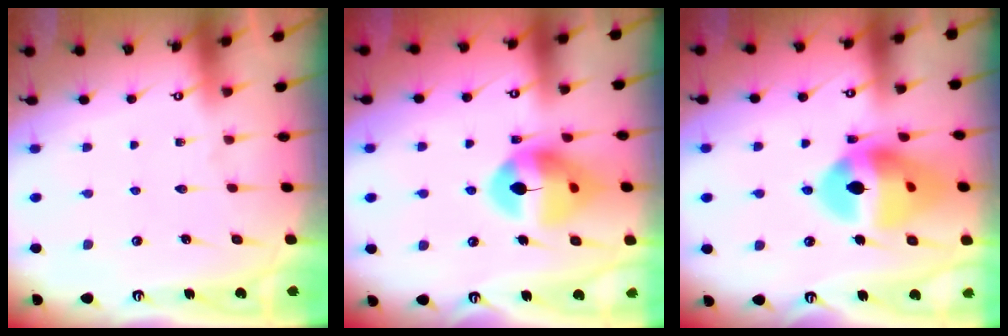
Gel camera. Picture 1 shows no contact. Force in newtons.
{"total": 12.8, "press": 12.7, "slide": 1.3}
{"total": 17.0, "press": 16.1, "slide": 5.7}